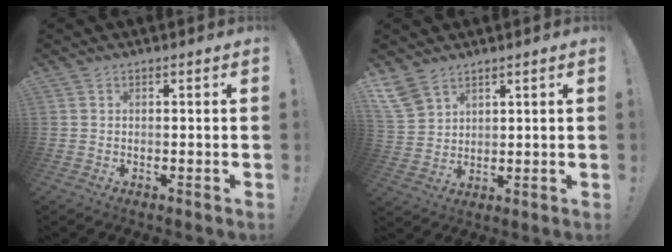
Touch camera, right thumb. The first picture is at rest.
{"total": 7.7, "force": [5.7, 4.2, 2.9], "torque": [-0.075, -0.025, 0.116]}